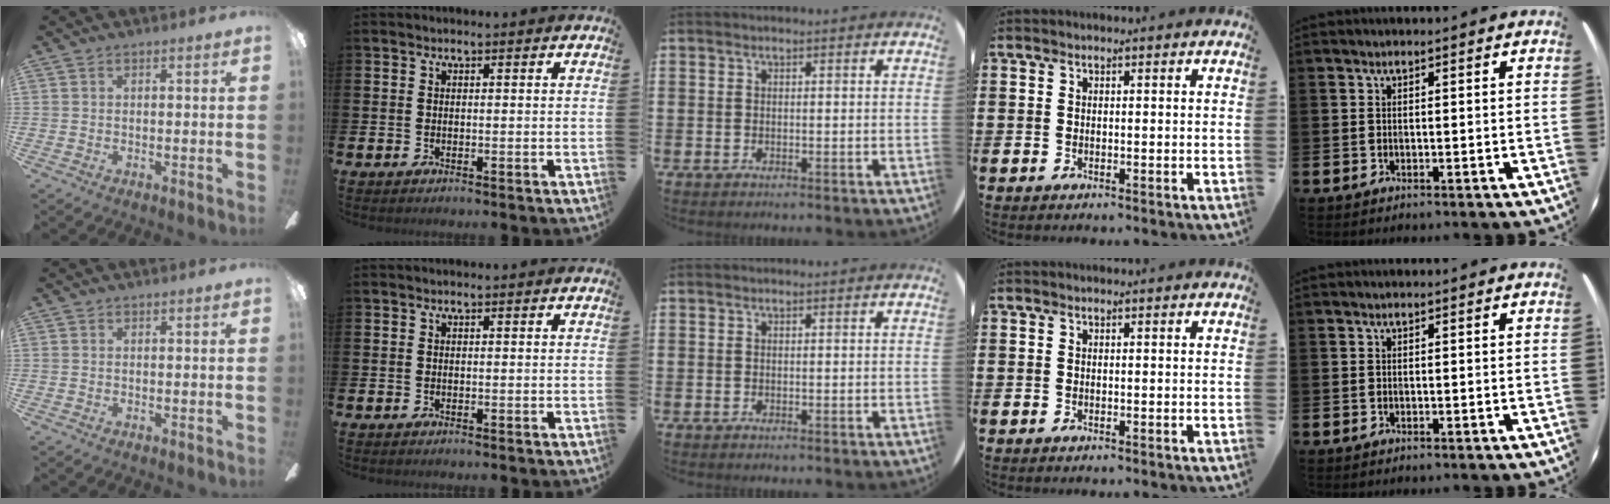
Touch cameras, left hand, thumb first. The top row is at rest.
{}